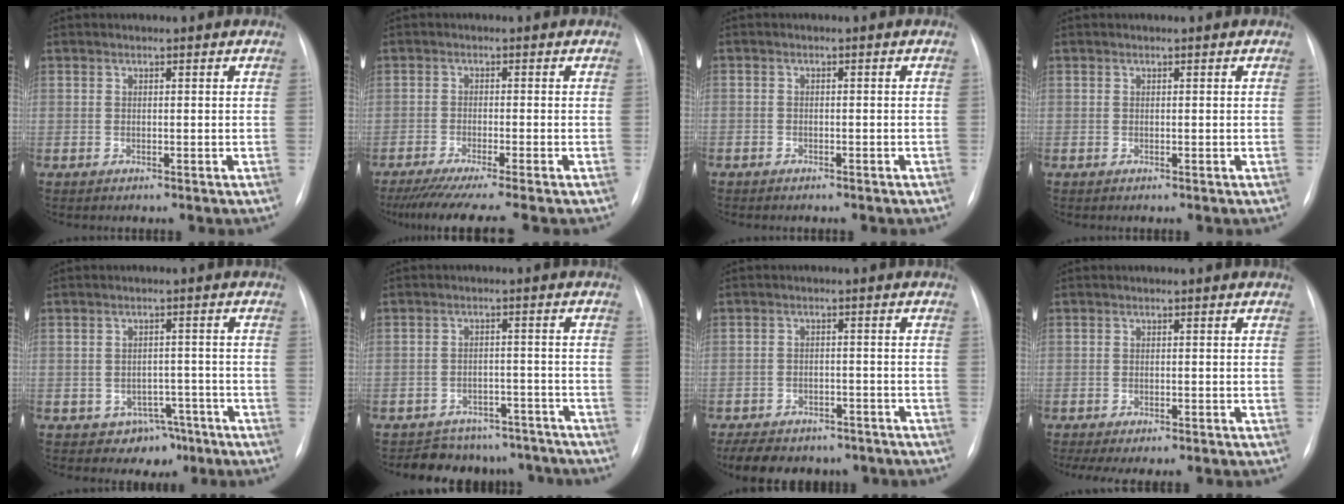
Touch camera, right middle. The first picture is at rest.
{"total": 9.7, "force": [-8.1, -1.3, 5.1], "torque": [-0.059, -0.032, -0.126]}
{"total": 1.9, "force": [-1.5, 1.1, 0.6], "torque": [-0.012, 0.001, -0.015]}
{"total": 0.0}
{"total": 4.7, "force": [-2.9, 3.6, 0.8], "torque": [0.004, 0.015, -0.031]}
{"total": 10.9, "force": [-9.8, 4.6, 0.6], "torque": [0.006, 0.028, -0.116]}
{"total": 13.0, "force": [-10.3, 6.1, 5.1], "torque": [-0.099, 0.002, -0.129]}
{"total": 6.8, "force": [-5.5, 1.9, 3.5], "torque": [-0.046, 0.000, -0.072]}